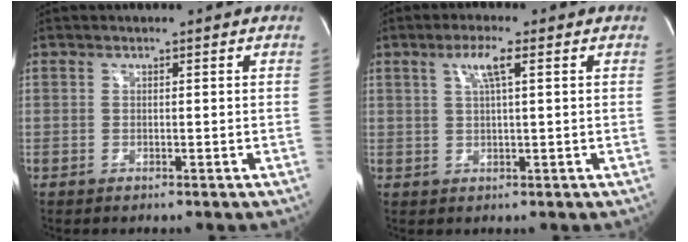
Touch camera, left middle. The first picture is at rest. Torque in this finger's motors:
{"motor_torque": [0.47, 0.07, 0.09, 0.03]}